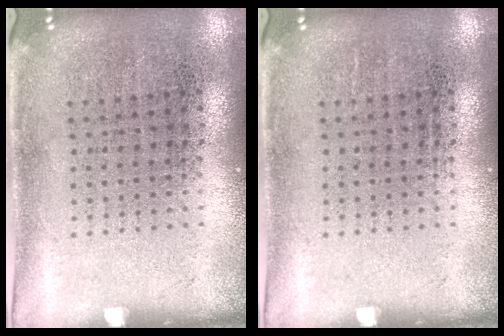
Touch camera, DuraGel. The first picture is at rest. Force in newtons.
{"total": 0.0}